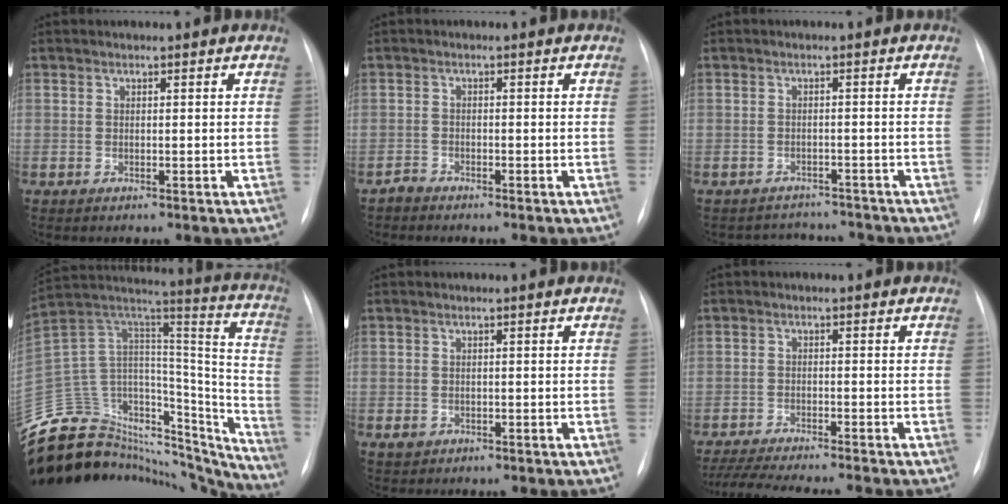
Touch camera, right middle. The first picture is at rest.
{"total": 1.2, "force": [-1.1, 0.2, -0.2], "torque": [0.005, -0.003, -0.024]}
{"total": 5.2, "force": [-4.9, 1.7, -0.7], "torque": [0.010, 0.018, -0.064]}
{"total": 39.6, "force": [-34.4, 13.4, 14.1], "torque": [-0.236, 0.026, -0.484]}
{"total": 1.2, "force": [-0.5, 1.1, 0.3], "torque": [-0.004, 0.003, -0.003]}
{"total": 11.3, "force": [-10.1, -0.3, 5.1], "torque": [-0.071, -0.014, -0.158]}